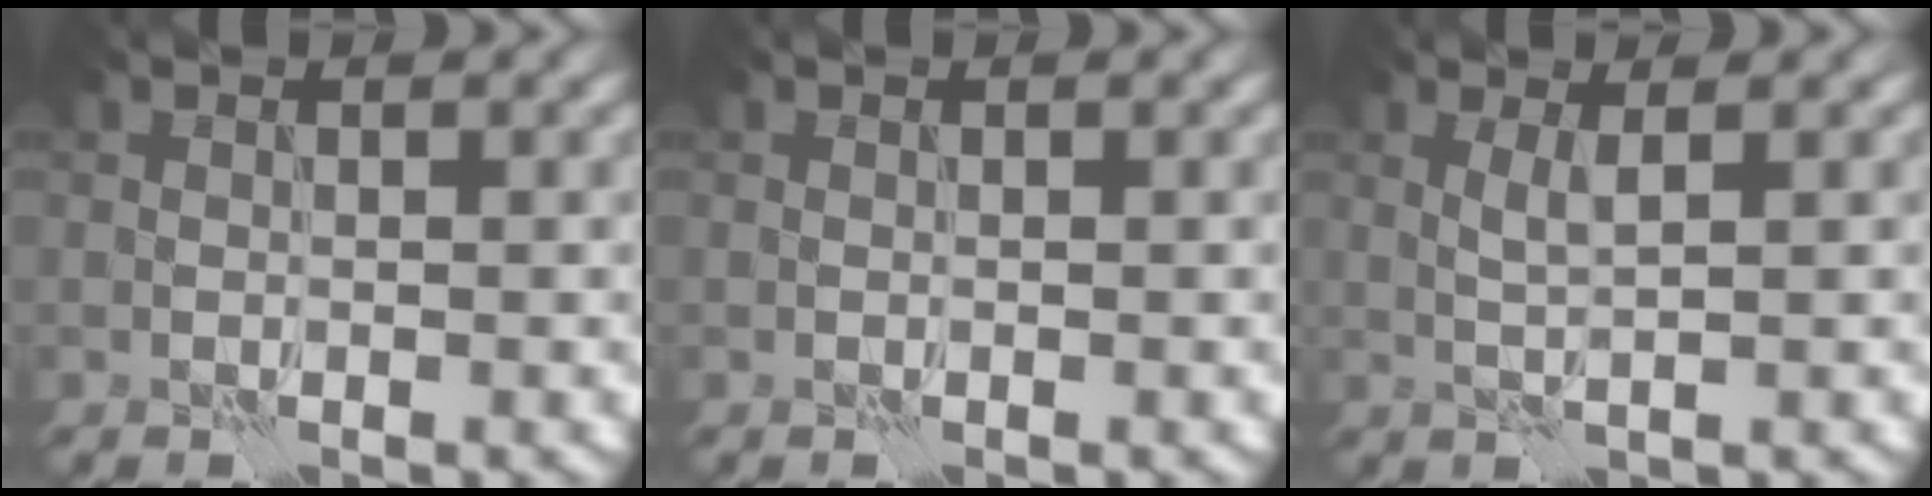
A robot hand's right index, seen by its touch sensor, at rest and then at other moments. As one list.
[{"total": 0.0}, {"total": 1.5, "force": [0.3, -0.2, 1.4], "torque": [-0.034, -0.002, 0.007]}]